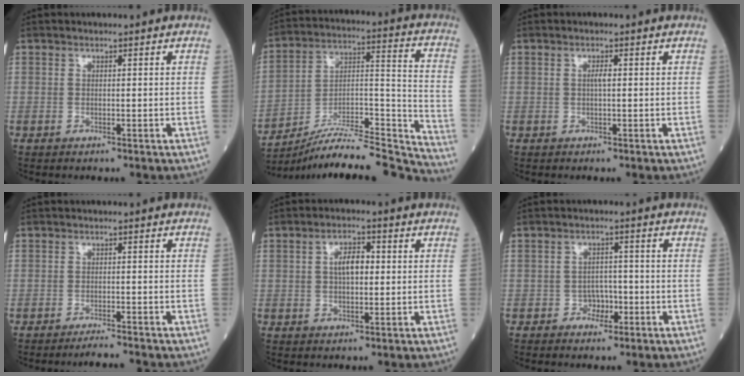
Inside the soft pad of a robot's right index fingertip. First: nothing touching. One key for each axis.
{"total": 20.9, "fx": -20.2, "fy": -0.4, "fz": 5.4, "tx": -0.089, "ty": 0.030, "tz": -0.320}
{"total": 1.0, "fx": 0.1, "fy": 0.0, "fz": 1.0, "tx": -0.020, "ty": 0.001, "tz": 0.001}
{"total": 2.6, "fx": -2.5, "fy": -0.5, "fz": 0.8, "tx": -0.016, "ty": -0.010, "tz": -0.040}
{"total": 4.4, "fx": 0.6, "fy": 1.9, "fz": 3.9, "tx": -0.074, "ty": 0.010, "tz": 0.013}
{"total": 3.0, "fx": -1.4, "fy": 2.1, "fz": 1.5, "tx": -0.017, "ty": 0.008, "tz": -0.019}